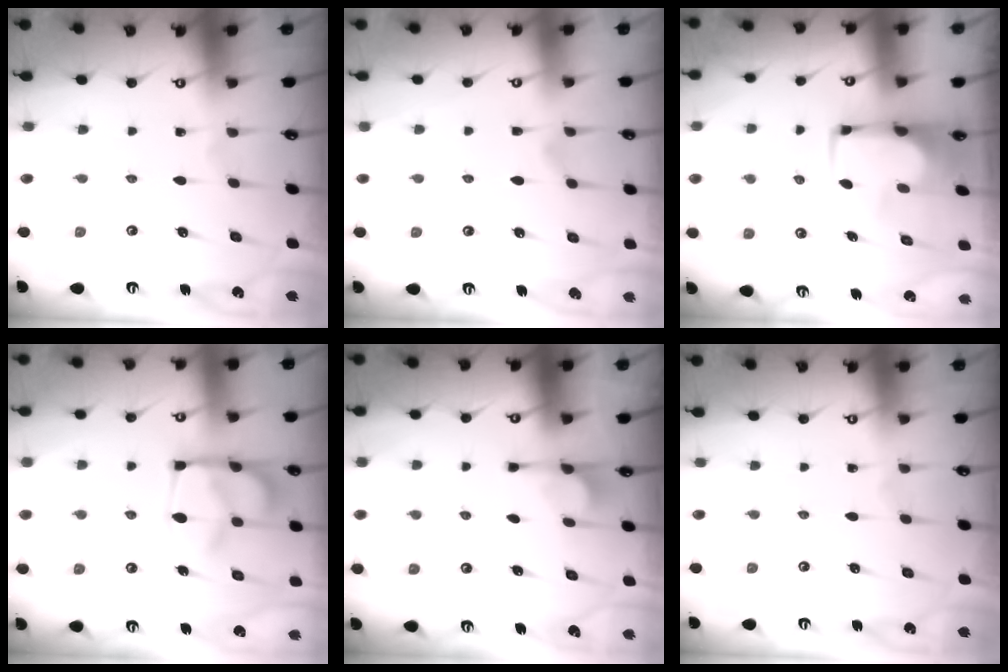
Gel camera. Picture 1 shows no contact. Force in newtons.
{"total": 1.2, "press": 0.7, "slide": 1.0}
{"total": 2.2, "press": 2.2, "slide": 0.2}
{"total": 6.9, "press": 6.8, "slide": 1.3}
{"total": 3.1, "press": 3.1, "slide": 0.6}
{"total": 0.0}